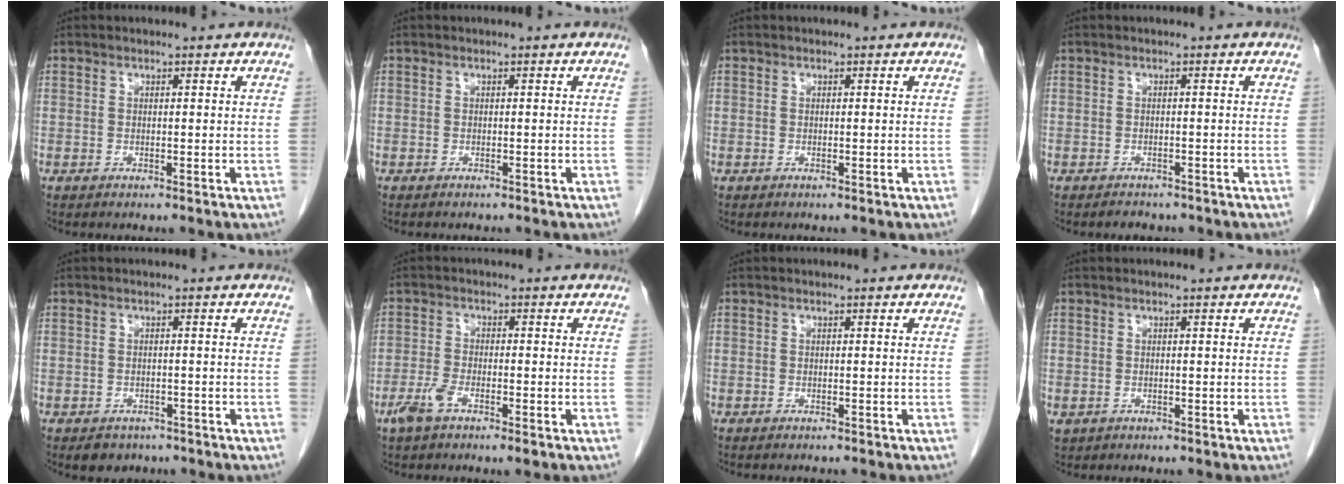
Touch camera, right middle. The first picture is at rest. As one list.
[{"total": 1.2, "force": [-1.1, 0.3, 0.5], "torque": [-0.010, -0.003, -0.012]}, {"total": 0.0}, {"total": 2.7, "force": [-2.4, 1.2, 0.6], "torque": [-0.014, -0.002, -0.028]}, {"total": 3.1, "force": [-2.3, 2.0, 0.6], "torque": [-0.013, 0.002, -0.028]}, {"total": 4.4, "force": [-2.6, 1.2, 3.4], "torque": [-0.073, -0.004, -0.047]}, {"total": 2.0, "force": [-1.8, 0.5, 0.8], "torque": [-0.015, -0.004, -0.018]}, {"total": 1.0, "force": [-0.2, 0.9, 0.3], "torque": [-0.006, 0.004, 0.006]}]